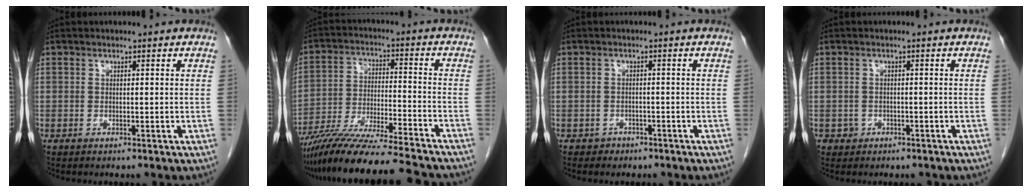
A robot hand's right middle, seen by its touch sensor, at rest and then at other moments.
{"total": 19.3, "force": [-16.8, 0.2, 9.5], "torque": [-0.171, -0.034, -0.280]}
{"total": 1.5, "force": [-1.0, 1.1, -0.1], "torque": [-0.001, 0.006, -0.016]}
{"total": 1.5, "force": [-0.8, 1.2, 0.0], "torque": [-0.002, 0.006, -0.010]}